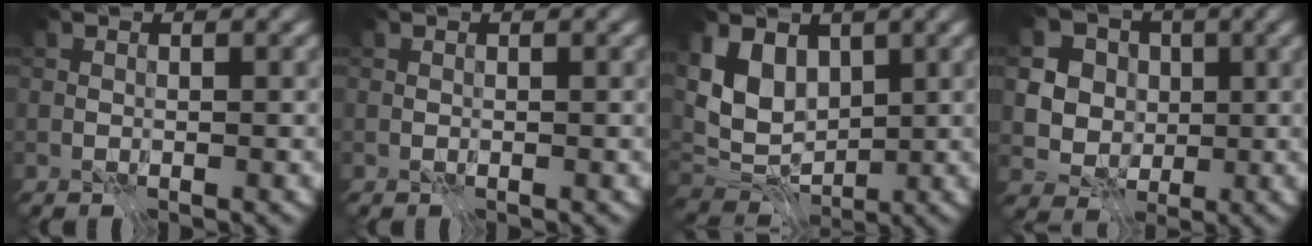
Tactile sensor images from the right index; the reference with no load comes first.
{"total": 0.0}
{"total": 5.8, "force": [1.6, 4.1, 3.8], "torque": [-0.080, -0.012, 0.023]}
{"total": 7.5, "force": [1.5, 6.5, 3.4], "torque": [-0.065, 0.016, 0.014]}